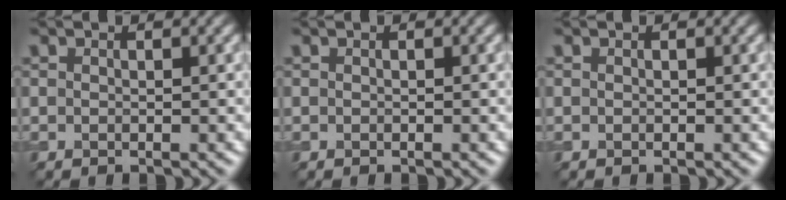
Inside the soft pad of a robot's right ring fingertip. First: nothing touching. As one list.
[{"total": 0.0}, {"total": 0.0}]